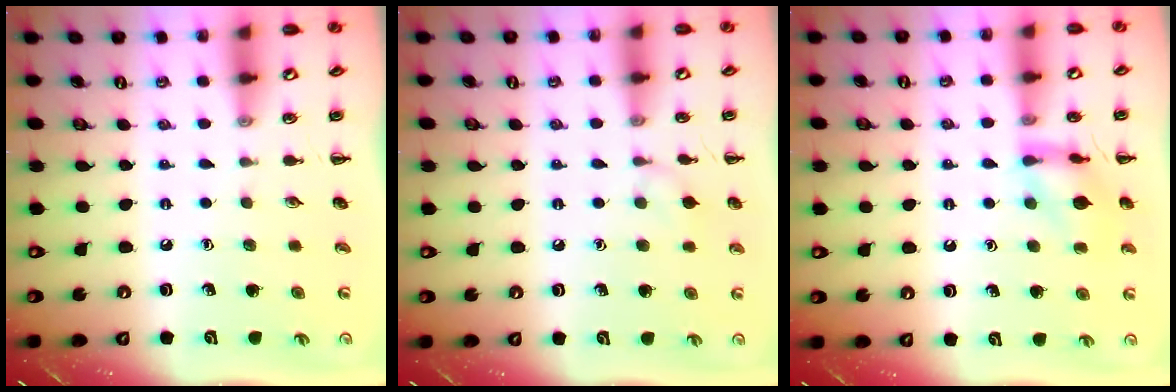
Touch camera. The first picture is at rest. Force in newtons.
{"total": 6.3, "press": 5.9, "slide": 2.0}
{"total": 12.8, "press": 12.8, "slide": 1.0}